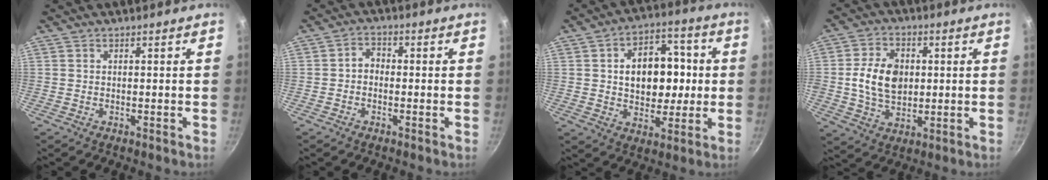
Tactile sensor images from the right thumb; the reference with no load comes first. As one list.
[{"total": 2.8, "force": [-0.7, 2.1, 1.6], "torque": [-0.019, 0.014, -0.019]}, {"total": 15.1, "force": [1.2, 10.7, 10.7], "torque": [-0.109, 0.019, 0.016]}, {"total": 10.9, "force": [0.9, 7.8, 7.5], "torque": [-0.112, 0.003, 0.013]}]